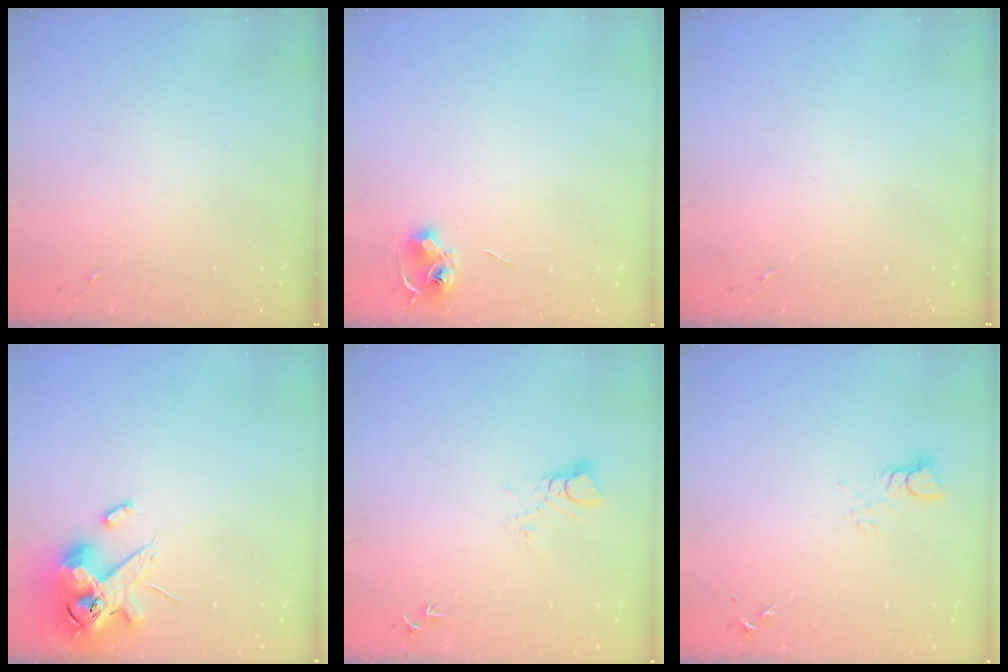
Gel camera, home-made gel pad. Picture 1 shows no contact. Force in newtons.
{"total": 6.8, "press": 6.8, "slide": 0.7}
{"total": 0.0}
{"total": 14.5, "press": 14.3, "slide": 2.4}
{"total": 4.7, "press": 4.7, "slide": 0.3}
{"total": 3.3, "press": 3.3, "slide": 0.4}